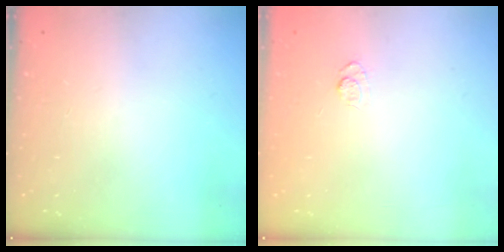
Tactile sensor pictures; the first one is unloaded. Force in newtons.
{"total": 3.9, "press": 3.7, "slide": 1.3}